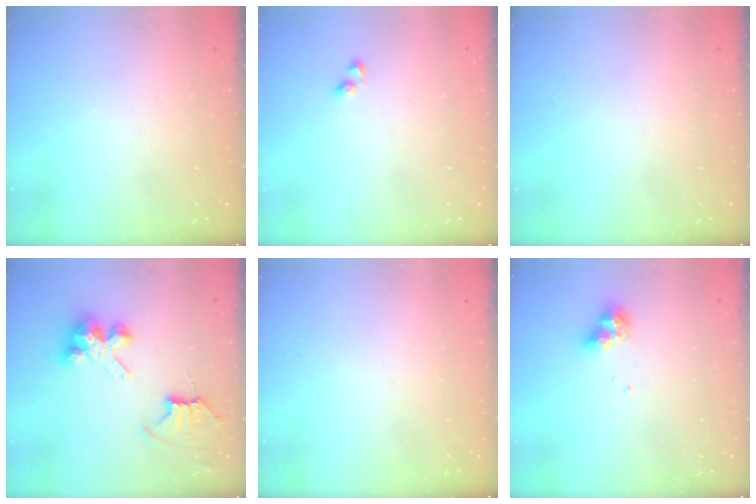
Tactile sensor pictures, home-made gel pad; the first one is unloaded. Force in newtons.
{"total": 2.0, "press": 1.7, "slide": 1.0}
{"total": 0.0}
{"total": 8.2, "press": 8.2, "slide": 0.5}
{"total": 0.0}
{"total": 7.3, "press": 7.2, "slide": 0.4}